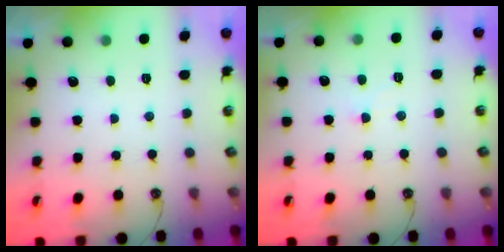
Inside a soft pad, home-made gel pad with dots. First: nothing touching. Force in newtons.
{"total": 0.9, "press": 0.9, "slide": 0.3}